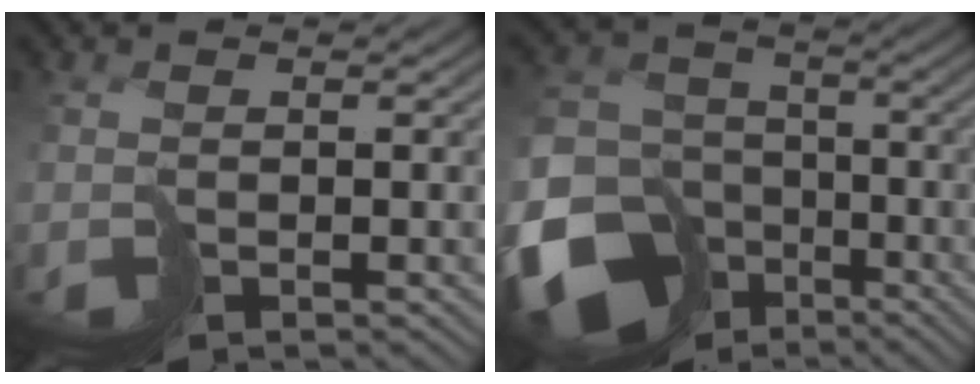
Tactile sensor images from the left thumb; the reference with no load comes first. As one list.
[{"total": 17.0, "force": [-8.0, 13.0, 7.6], "torque": [-0.213, -0.055, -0.120]}]